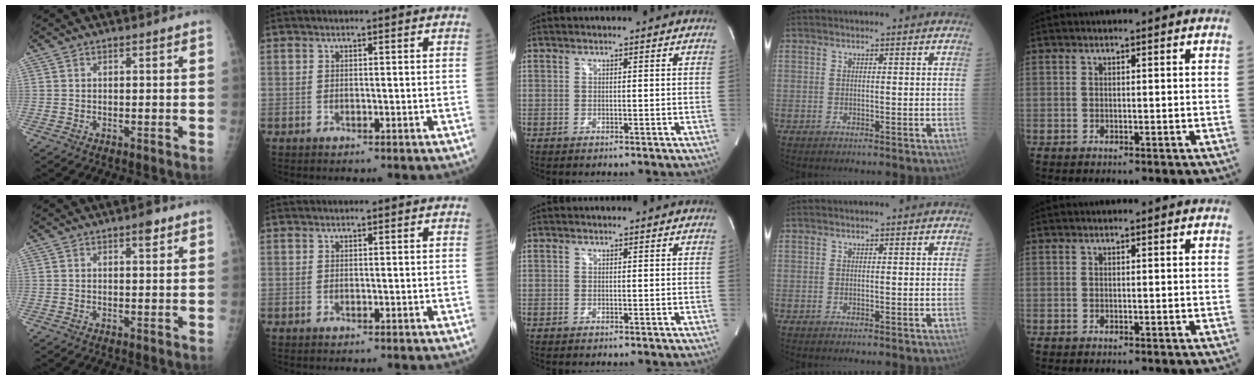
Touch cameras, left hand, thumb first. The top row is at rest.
{"thumb": {"total": 2.2, "force": [1.4, 0.8, 1.6], "torque": [-0.017, -0.005, 0.018]}}